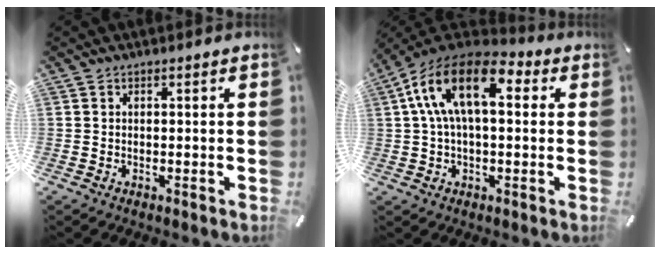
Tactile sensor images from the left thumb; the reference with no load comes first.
{"total": 15.9, "force": [4.5, 8.4, 12.6], "torque": [-0.238, -0.006, 0.078]}